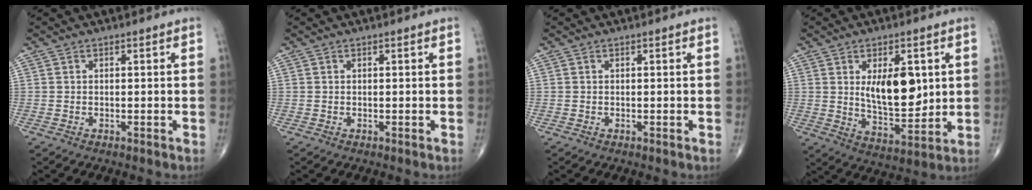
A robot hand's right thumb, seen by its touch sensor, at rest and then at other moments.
{"total": 0.0}
{"total": 0.0}
{"total": 11.9, "force": [2.5, 5.9, 10.1], "torque": [-0.130, -0.029, 0.053]}